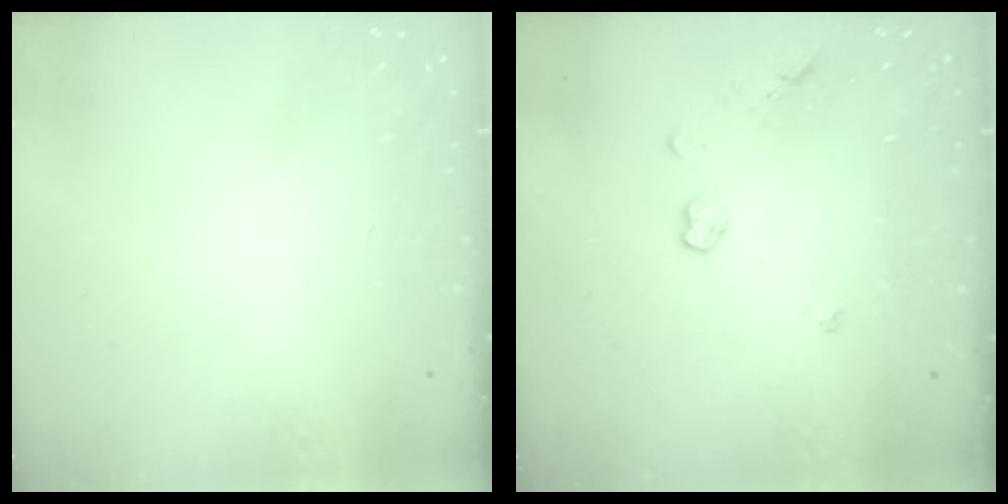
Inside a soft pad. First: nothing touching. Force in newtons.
{"total": 4.1, "press": 4.1, "slide": 0.5}